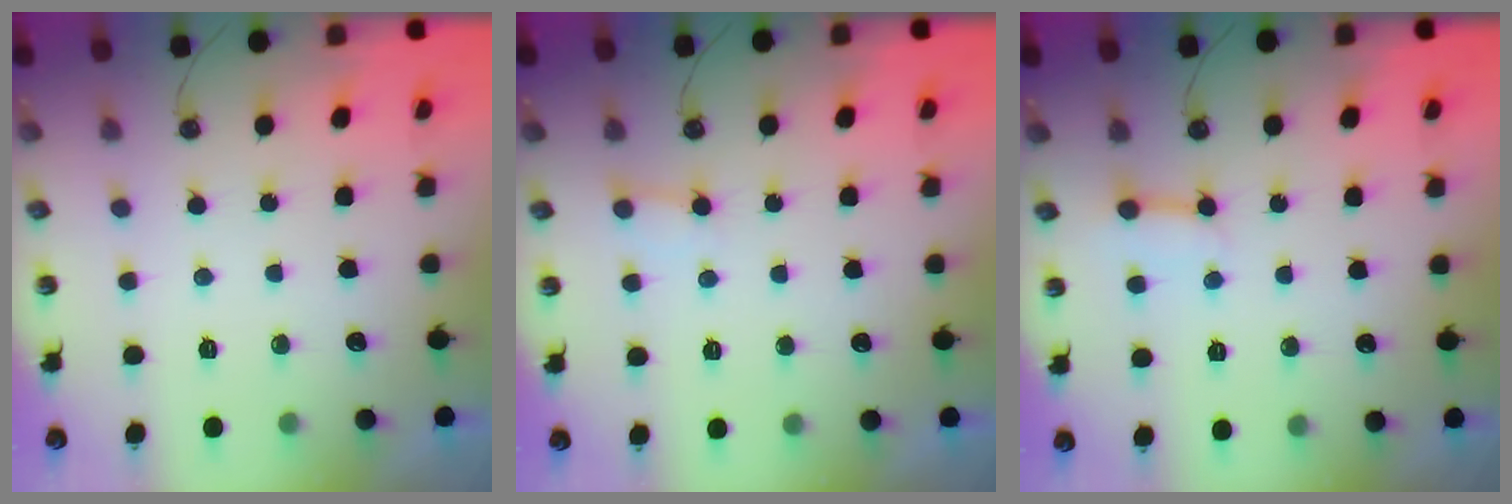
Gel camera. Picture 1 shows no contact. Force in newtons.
{"total": 4.0, "press": 4.0, "slide": 0.4}
{"total": 3.6, "press": 3.6, "slide": 0.1}